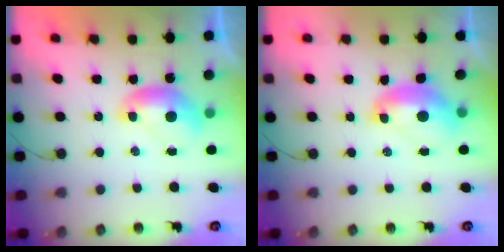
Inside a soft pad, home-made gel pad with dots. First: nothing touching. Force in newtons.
{"total": 2.7, "press": 2.6, "slide": 0.8}